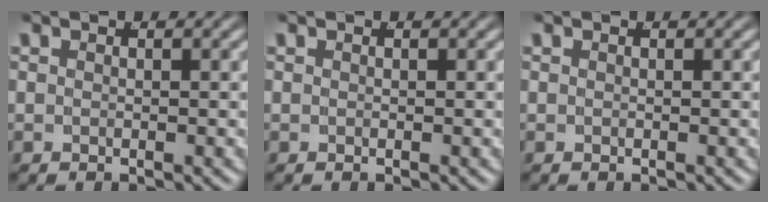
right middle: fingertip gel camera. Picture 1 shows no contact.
{"total": 0.0}
{"total": 0.0}